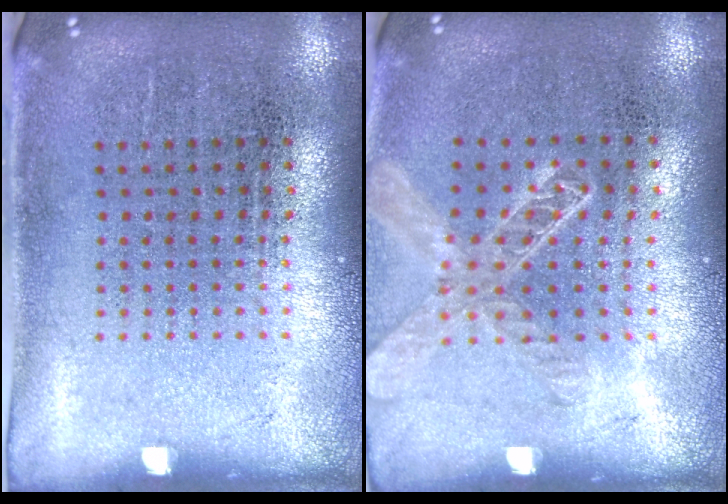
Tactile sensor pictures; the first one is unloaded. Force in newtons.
{"total": 1.4, "press": 1.3, "slide": 0.5}